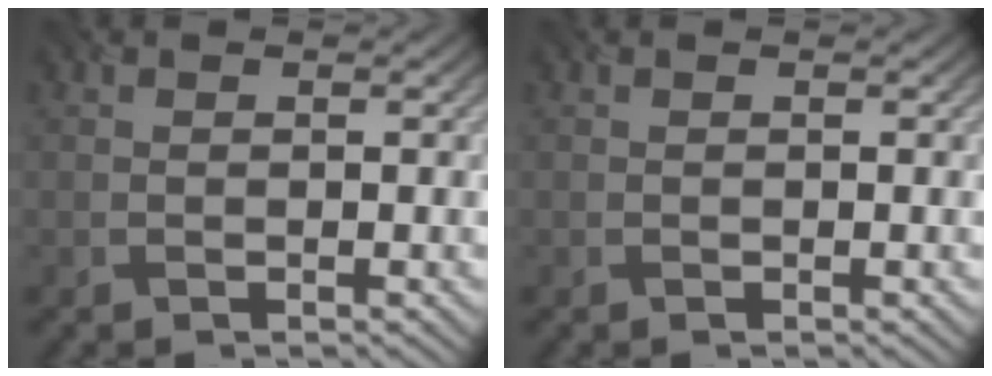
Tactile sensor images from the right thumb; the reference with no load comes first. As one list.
[{"total": 0.0}]